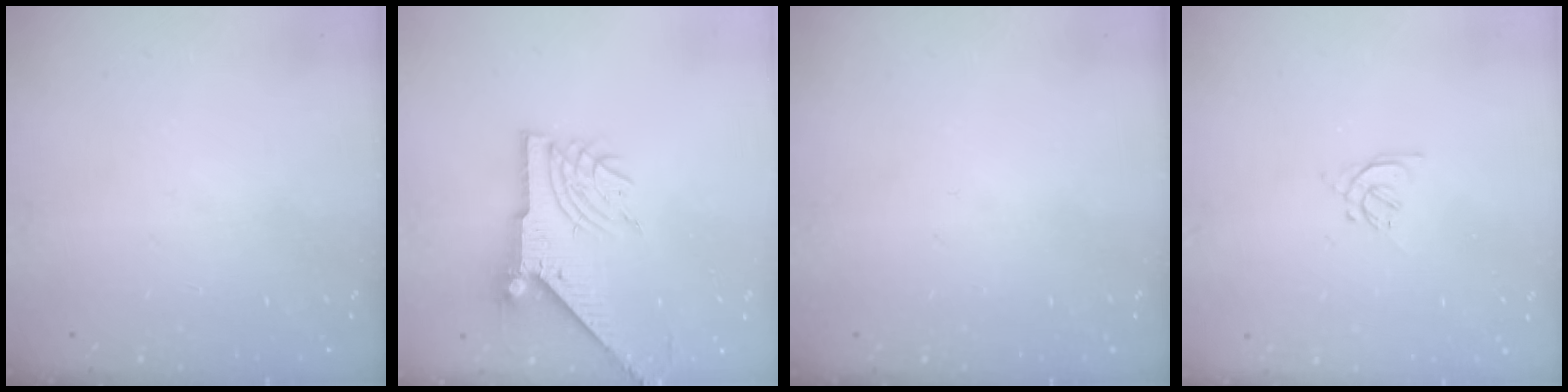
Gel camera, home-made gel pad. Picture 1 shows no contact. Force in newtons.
{"total": 8.7, "press": 8.6, "slide": 1.2}
{"total": 0.0}
{"total": 2.0, "press": 1.9, "slide": 0.5}